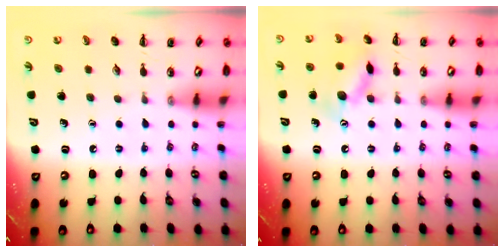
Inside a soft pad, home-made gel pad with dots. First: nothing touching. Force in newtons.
{"total": 11.7, "press": 11.7, "slide": 0.5}